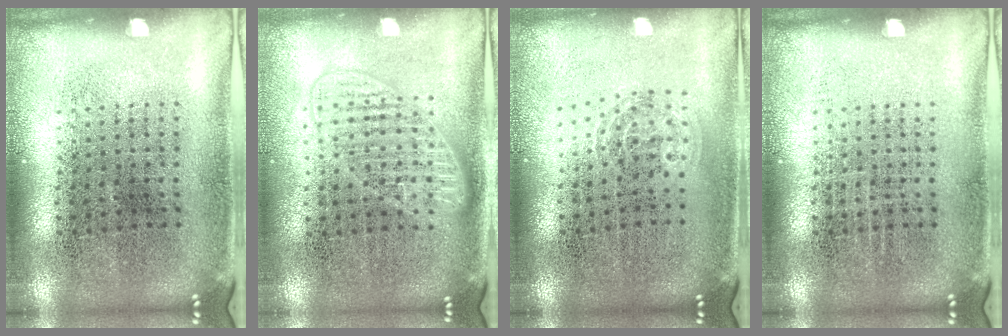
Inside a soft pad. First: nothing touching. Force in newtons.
{"total": 1.4, "press": 1.3, "slide": 0.4}
{"total": 0.9, "press": 0.6, "slide": 0.7}
{"total": 0.0}